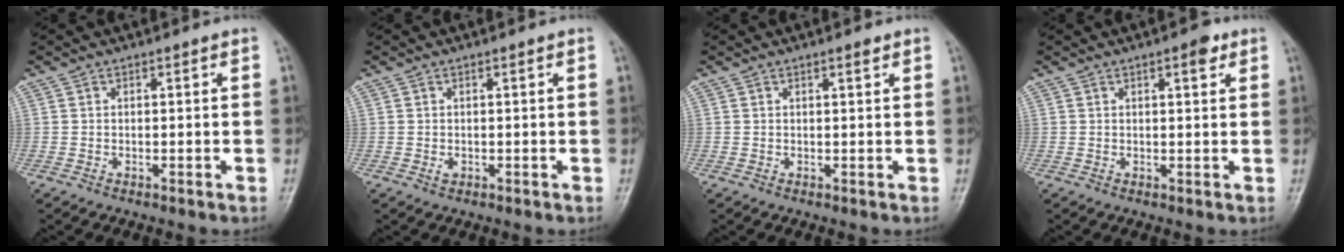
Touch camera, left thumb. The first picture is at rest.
{"total": 1.0, "force": [0.1, 0.6, 0.8], "torque": [-0.008, 0.000, 0.005]}
{"total": 1.2, "force": [0.8, 0.2, 0.9], "torque": [-0.012, -0.004, 0.013]}
{"total": 2.8, "force": [1.6, 0.9, 2.1], "torque": [-0.024, -0.005, 0.020]}